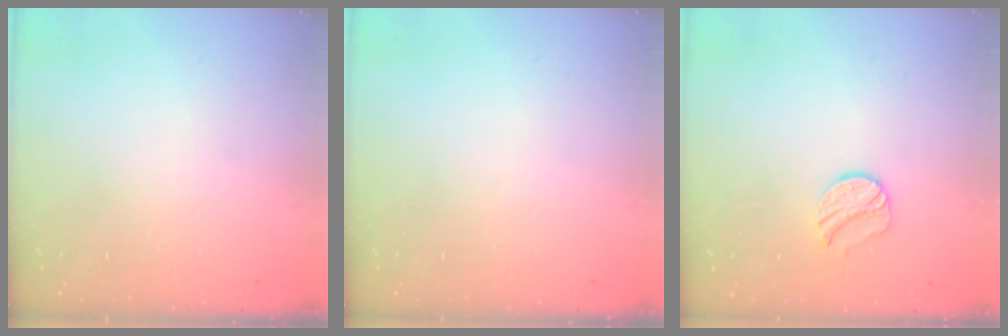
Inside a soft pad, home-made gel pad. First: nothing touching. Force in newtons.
{"total": 0.0}
{"total": 8.7, "press": 8.7, "slide": 0.2}